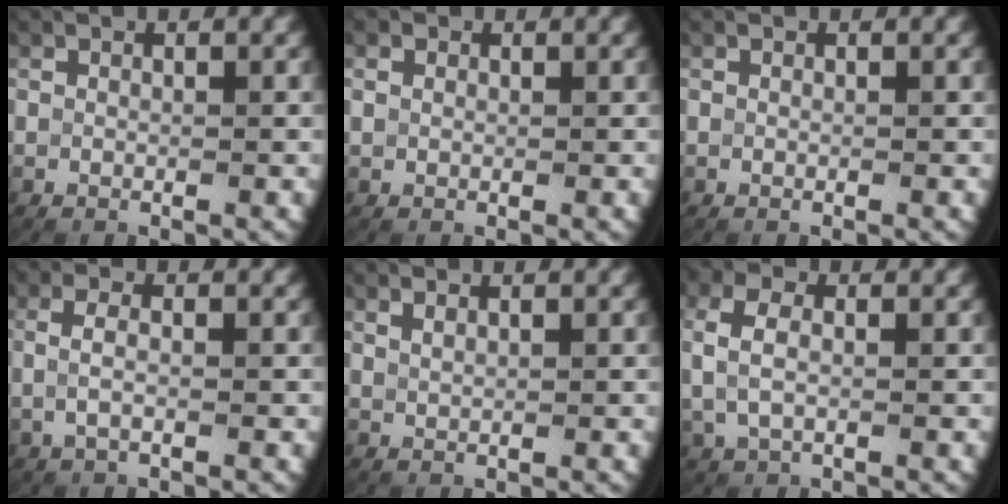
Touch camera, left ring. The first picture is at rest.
{"total": 0.7, "force": [0.4, 0.5, 0.3], "torque": [-0.008, -0.003, 0.012]}
{"total": 0.0}
{"total": 2.2, "force": [-0.1, 0.8, 2.0], "torque": [-0.054, -0.004, 0.000]}
{"total": 1.1, "force": [1.0, -0.3, 0.3], "torque": [-0.009, 0.001, 0.025]}
{"total": 3.6, "force": [0.8, 2.3, 2.7], "torque": [-0.076, 0.000, 0.017]}